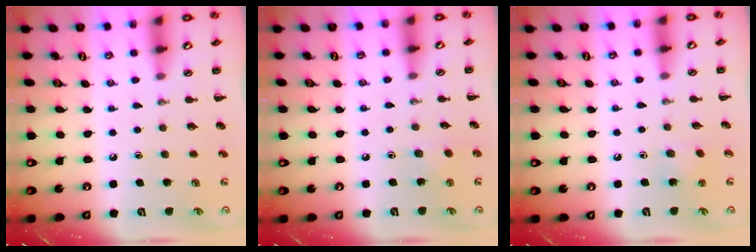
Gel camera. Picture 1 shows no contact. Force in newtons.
{"total": 2.9, "press": 2.8, "slide": 0.9}
{"total": 4.9, "press": 4.7, "slide": 1.4}